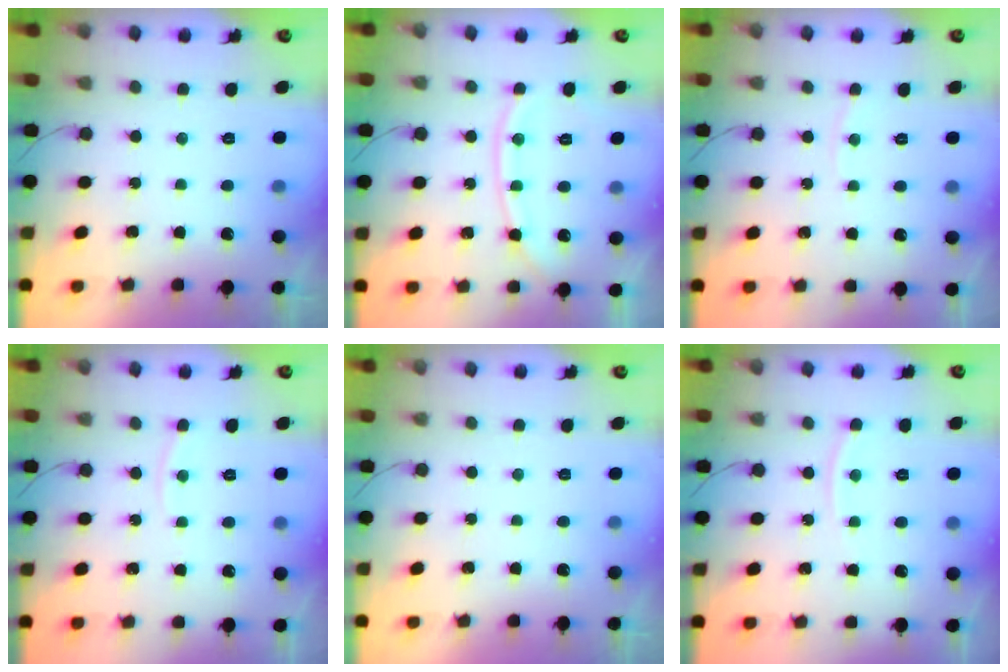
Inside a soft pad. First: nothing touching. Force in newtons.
{"total": 10.3, "press": 10.2, "slide": 1.3}
{"total": 3.4, "press": 3.4, "slide": 0.5}
{"total": 3.8, "press": 3.8, "slide": 0.5}
{"total": 0.0}
{"total": 5.3, "press": 5.2, "slide": 0.6}